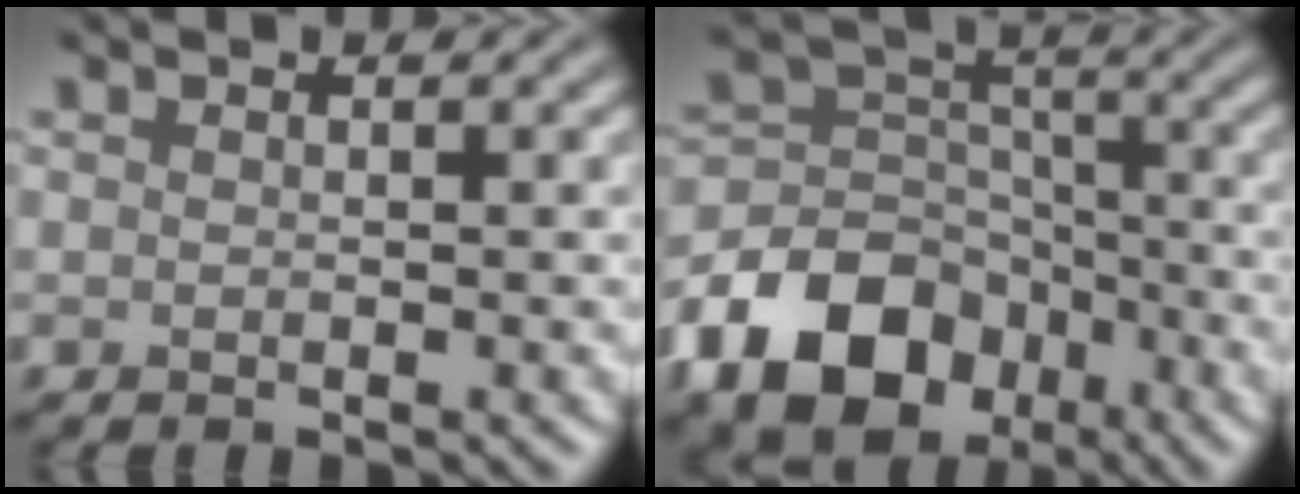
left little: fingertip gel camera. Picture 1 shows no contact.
{"total": 11.0, "force": [-6.1, 7.7, 5.0], "torque": [-0.094, 0.005, -0.123]}